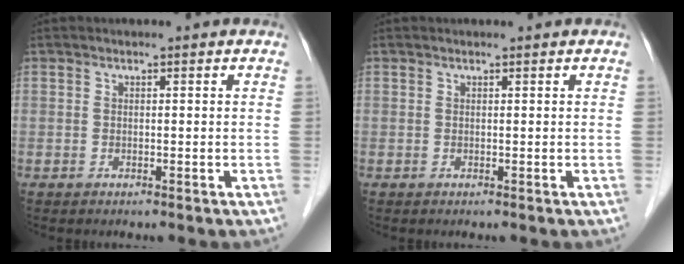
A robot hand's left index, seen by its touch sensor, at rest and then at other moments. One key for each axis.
{"total": 0.0}